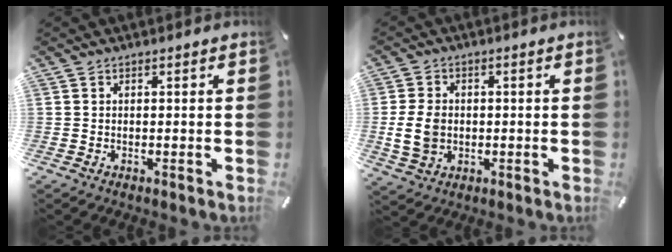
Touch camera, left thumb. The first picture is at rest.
{"total": 7.5, "force": [-0.8, 5.8, 4.7], "torque": [-0.099, 0.005, -0.014]}